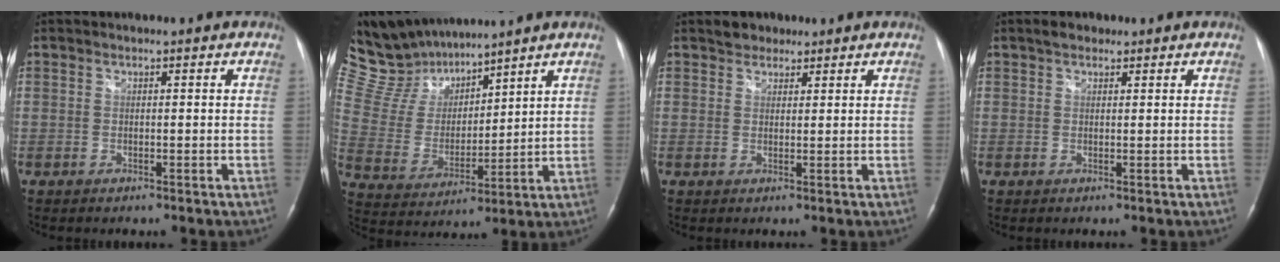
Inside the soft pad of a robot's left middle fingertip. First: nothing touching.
{"total": 12.4, "force": [11.7, 3.0, 2.8], "torque": [-0.079, 0.014, 0.241]}
{"total": 2.5, "force": [2.0, 1.5, 0.4], "torque": [-0.007, 0.008, 0.030]}
{"total": 1.9, "force": [1.4, 1.0, 0.7], "torque": [-0.017, 0.010, 0.021]}